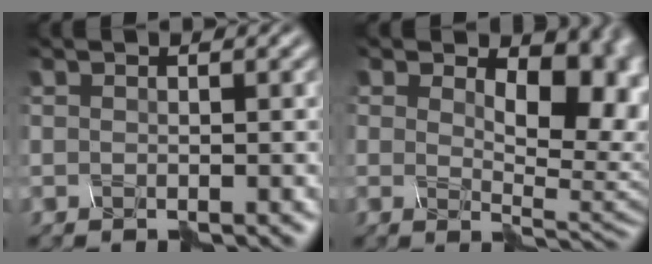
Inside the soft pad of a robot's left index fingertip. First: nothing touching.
{"total": 5.6, "force": [1.1, 3.3, 4.4], "torque": [-0.074, -0.016, 0.048]}